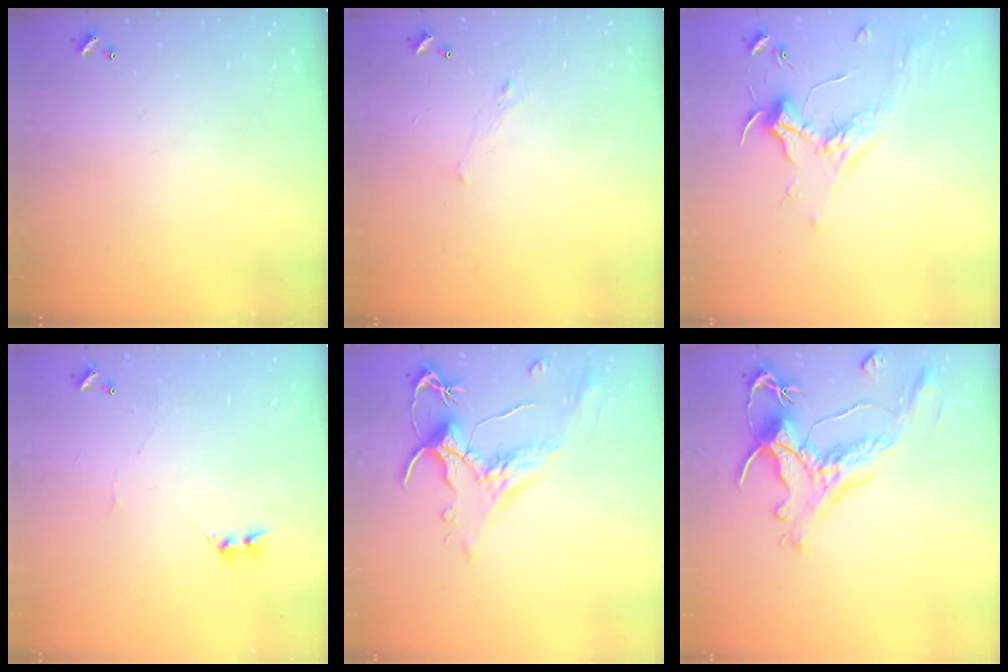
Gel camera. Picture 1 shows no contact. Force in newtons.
{"total": 0.7, "press": 0.2, "slide": 0.6}
{"total": 1.8, "press": 1.6, "slide": 0.7}
{"total": 4.2, "press": 4.2, "slide": 0.5}
{"total": 1.5, "press": 1.0, "slide": 1.1}
{"total": 1.5, "press": 0.7, "slide": 1.3}